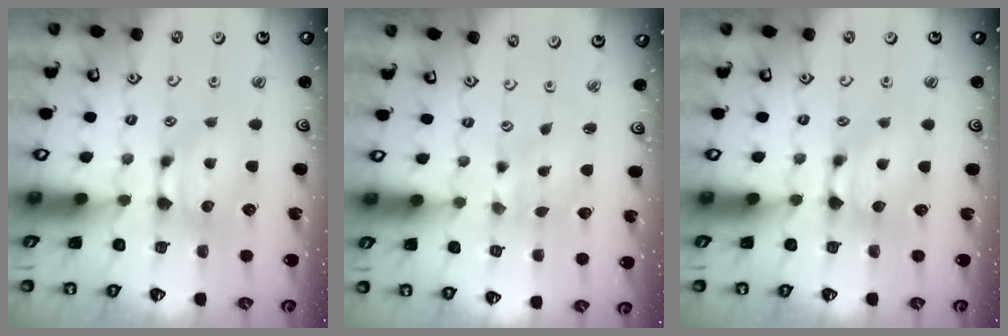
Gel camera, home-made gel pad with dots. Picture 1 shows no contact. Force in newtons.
{"total": 2.8, "press": 2.7, "slide": 0.9}
{"total": 0.6, "press": 0.2, "slide": 0.5}